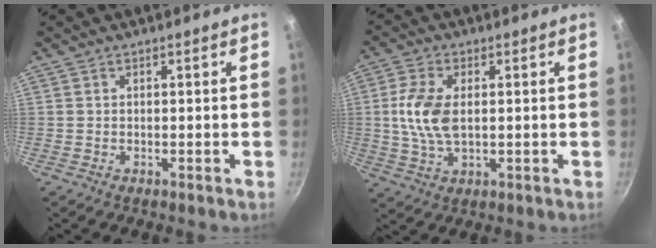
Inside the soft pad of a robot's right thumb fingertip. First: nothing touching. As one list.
[{"total": 9.1, "force": [0.8, 5.0, 7.5], "torque": [-0.154, 0.003, 0.014]}]